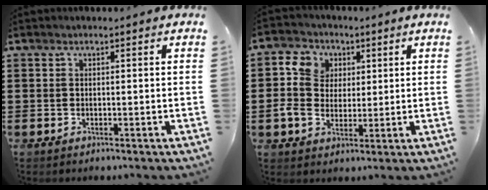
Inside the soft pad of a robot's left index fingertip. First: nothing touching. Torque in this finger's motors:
{"motor_torque": [1.07, 1.06, 0.38, 0.08]}